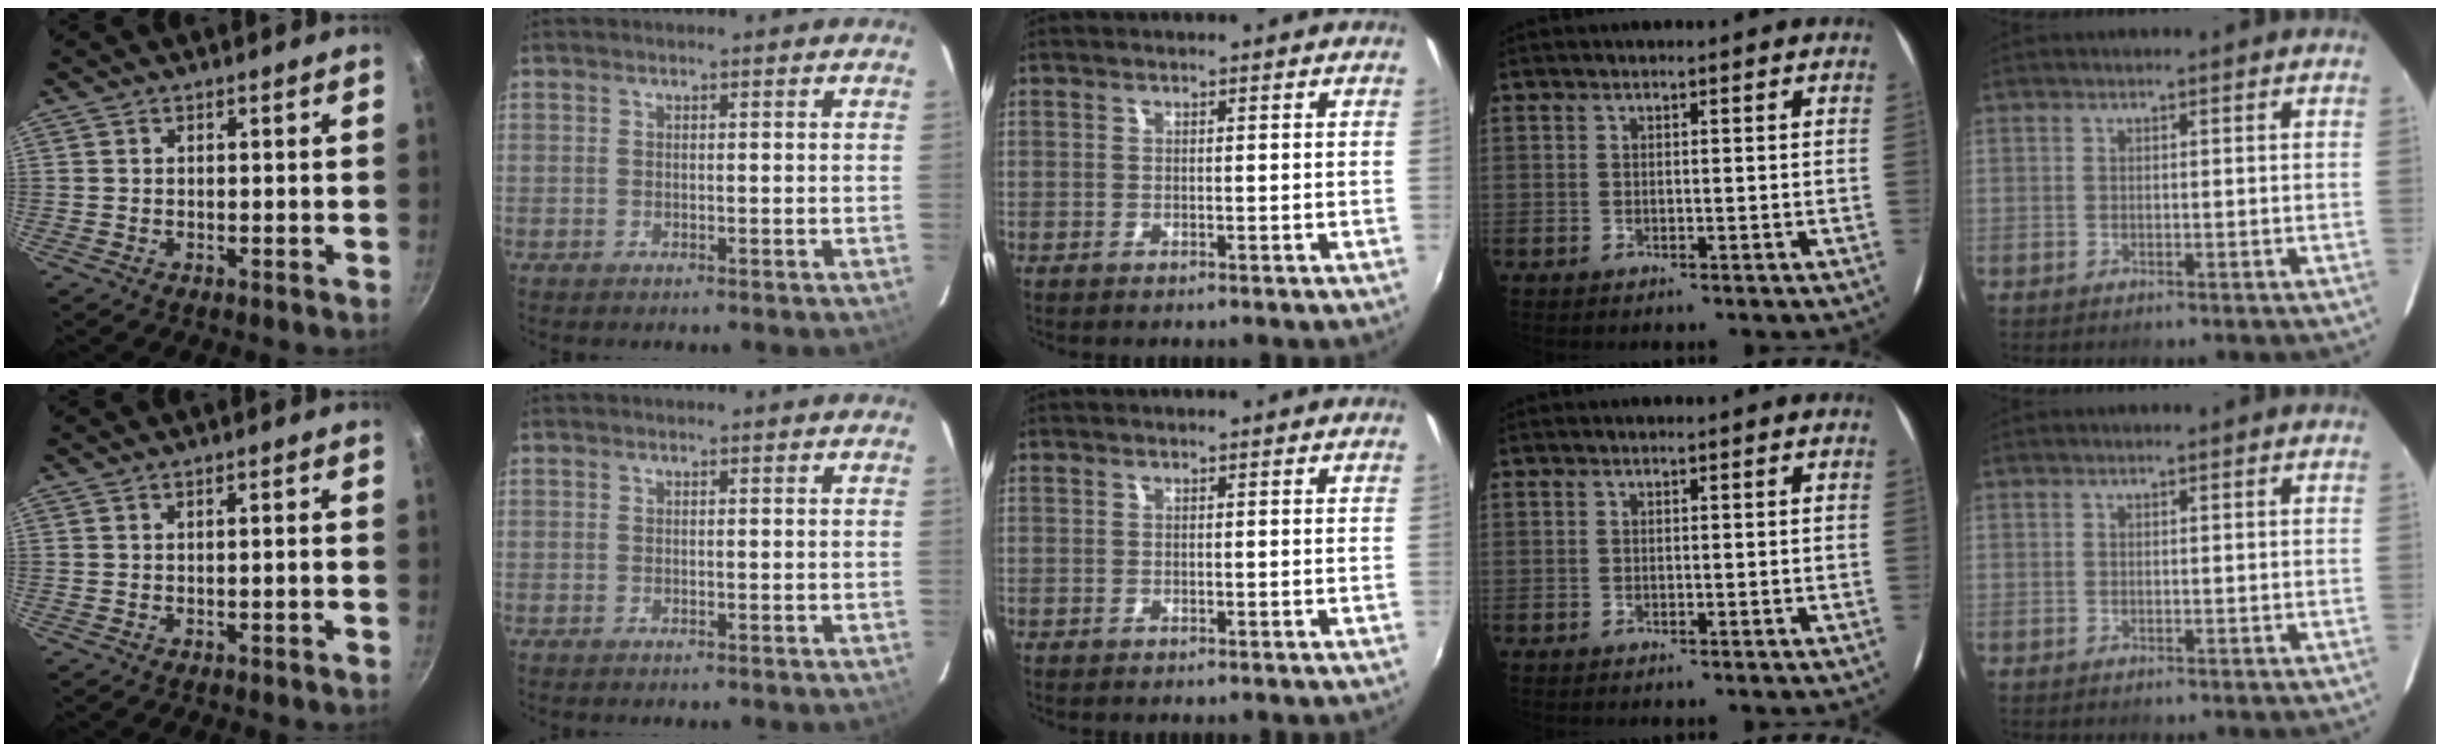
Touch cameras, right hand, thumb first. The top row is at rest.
{"thumb": {"total": 0.8, "force": [-0.5, 0.1, 0.7], "torque": [-0.021, 0.009, -0.005]}}